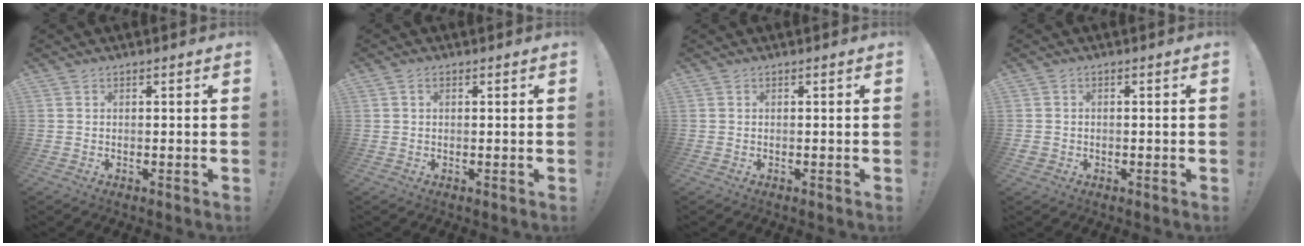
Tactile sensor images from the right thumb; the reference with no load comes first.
{"total": 0.9, "force": [0.2, 0.7, 0.5], "torque": [-0.012, 0.005, 0.005]}
{"total": 0.0}
{"total": 1.5, "force": [-0.3, 1.4, 0.5], "torque": [-0.008, 0.002, -0.005]}